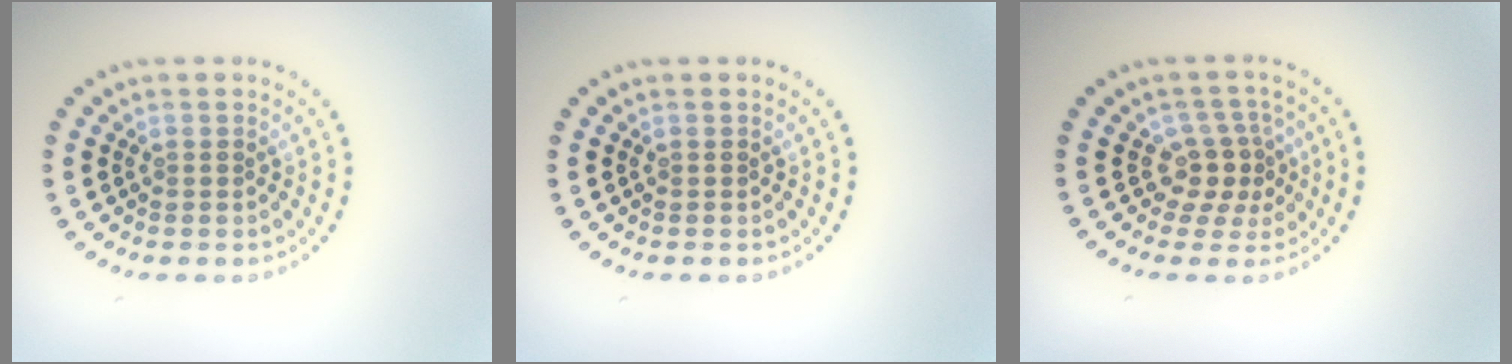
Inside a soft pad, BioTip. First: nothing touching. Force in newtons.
{"total": 0.0}
{"total": 2.9, "press": 2.2, "slide": 1.9}